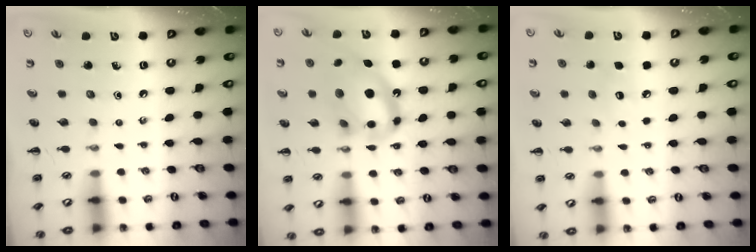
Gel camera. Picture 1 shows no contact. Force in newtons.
{"total": 16.5, "press": 16.0, "slide": 4.0}
{"total": 4.4, "press": 4.2, "slide": 1.1}